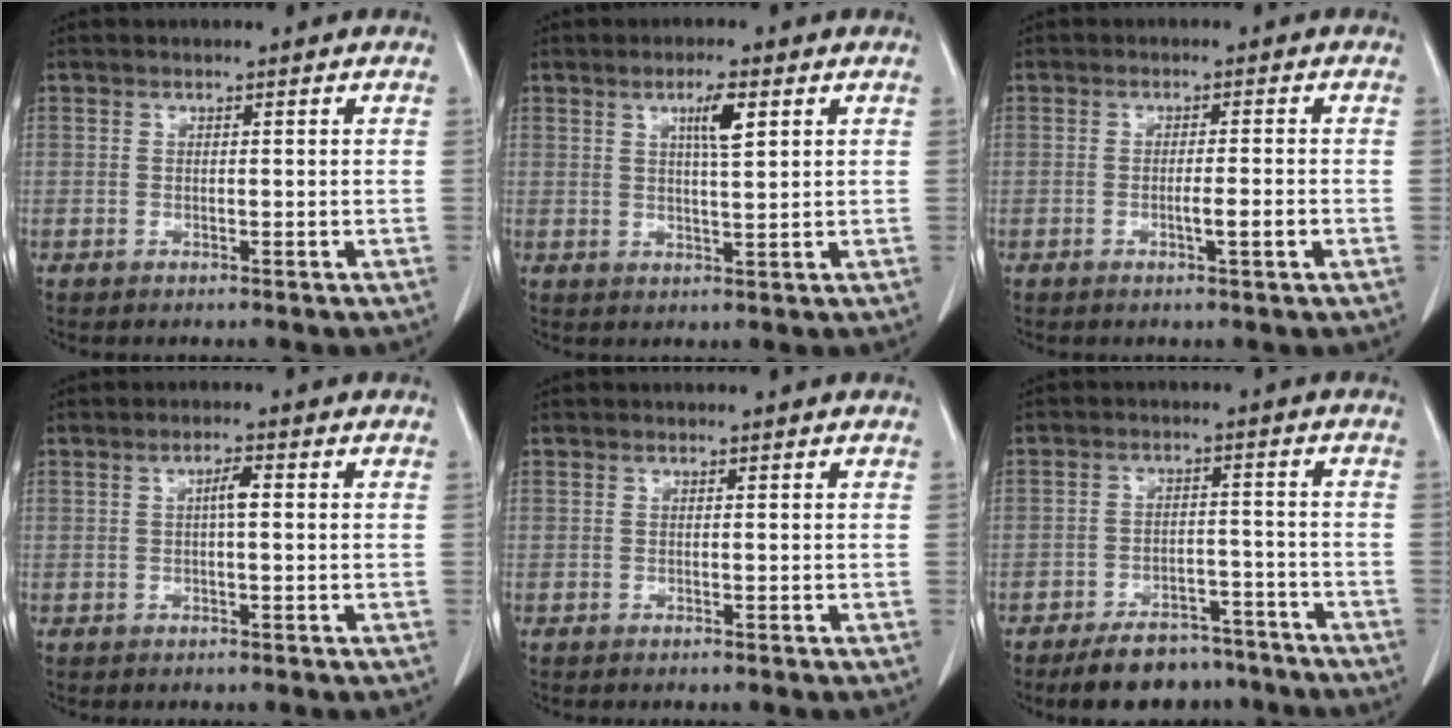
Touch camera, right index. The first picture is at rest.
{"total": 4.2, "force": [1.8, 0.4, 3.8], "torque": [-0.064, -0.001, 0.031]}
{"total": 2.7, "force": [-0.9, -0.1, 2.6], "torque": [-0.044, -0.003, -0.015]}
{"total": 2.2, "force": [0.2, 0.4, 2.2], "torque": [-0.038, 0.004, 0.003]}
{"total": 0.0}
{"total": 9.9, "force": [-8.4, 4.3, 3.0], "torque": [-0.030, 0.012, -0.126]}